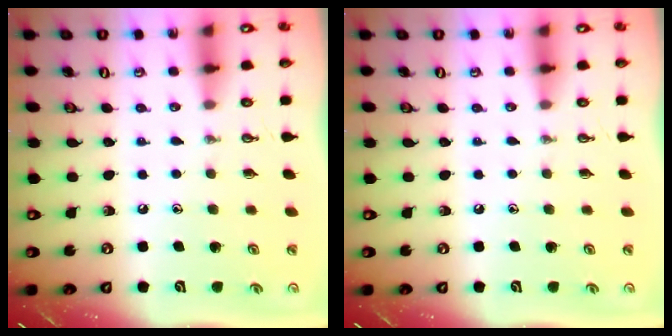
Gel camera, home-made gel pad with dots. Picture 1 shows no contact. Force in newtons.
{"total": 0.0}